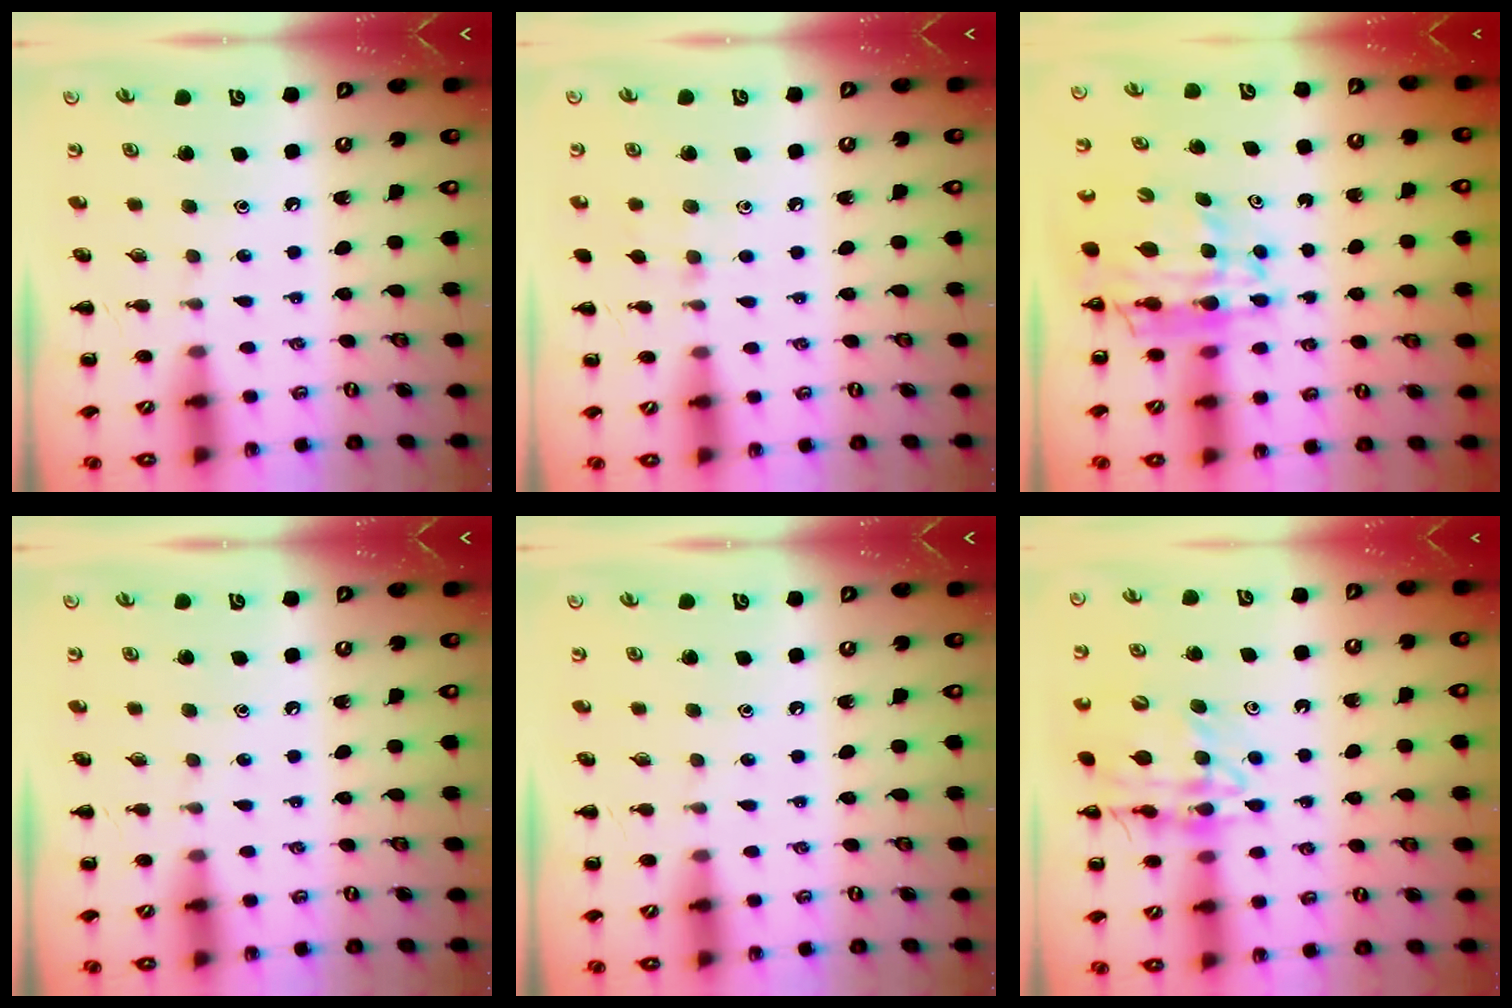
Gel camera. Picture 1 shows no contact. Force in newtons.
{"total": 4.9, "press": 4.6, "slide": 1.5}
{"total": 12.8, "press": 12.2, "slide": 3.8}
{"total": 0.0}
{"total": 0.0}
{"total": 15.1, "press": 14.8, "slide": 2.6}